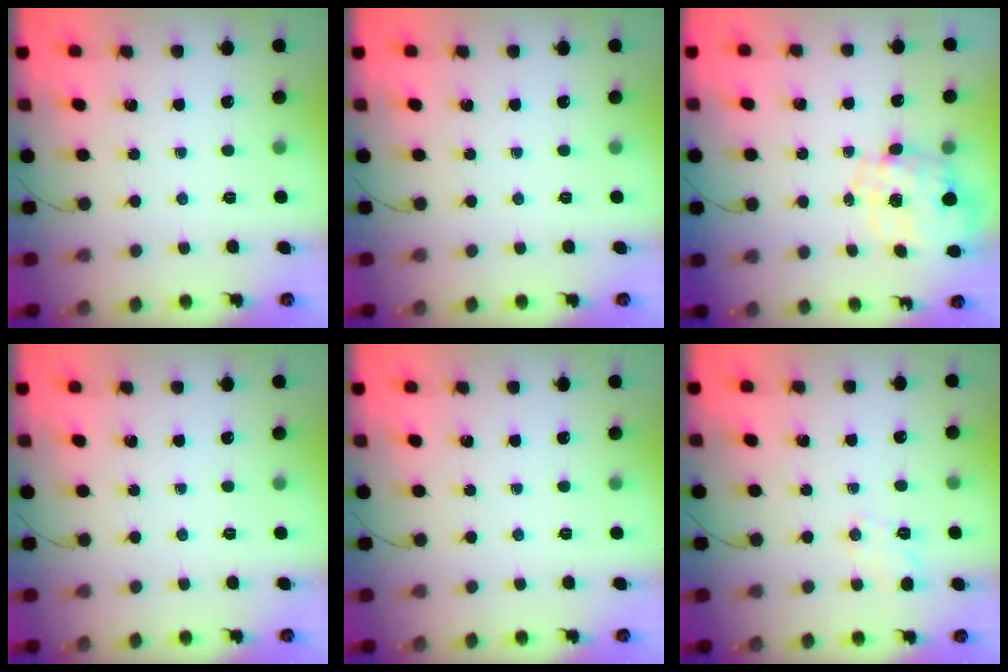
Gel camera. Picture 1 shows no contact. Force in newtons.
{"total": 0.0}
{"total": 2.5, "press": 2.3, "slide": 0.9}
{"total": 0.0}
{"total": 0.0}
{"total": 2.7, "press": 2.3, "slide": 1.5}